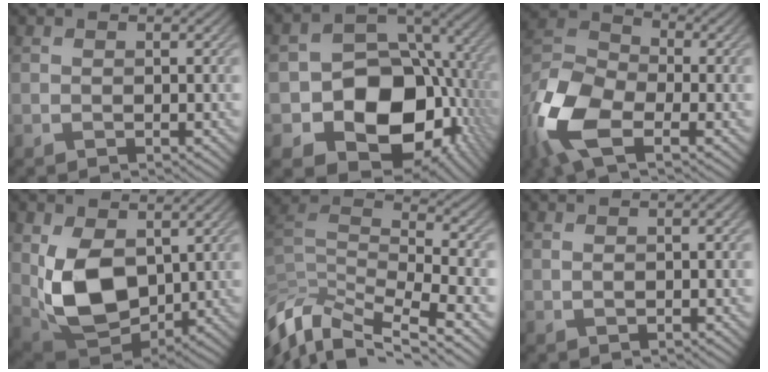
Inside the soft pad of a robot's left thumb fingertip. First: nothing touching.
{"total": 16.8, "force": [-4.6, 13.0, 9.5], "torque": [-0.152, -0.029, -0.074]}
{"total": 13.4, "force": [-6.1, 7.1, 9.5], "torque": [-0.238, -0.022, -0.130]}
{"total": 10.2, "force": [1.0, 6.6, 7.7], "torque": [-0.182, -0.018, 0.027]}
{"total": 10.7, "force": [-6.1, 4.2, 7.7], "torque": [-0.187, -0.010, -0.107]}
{"total": 1.9, "force": [0.5, 0.6, 1.8], "torque": [-0.029, -0.001, 0.010]}